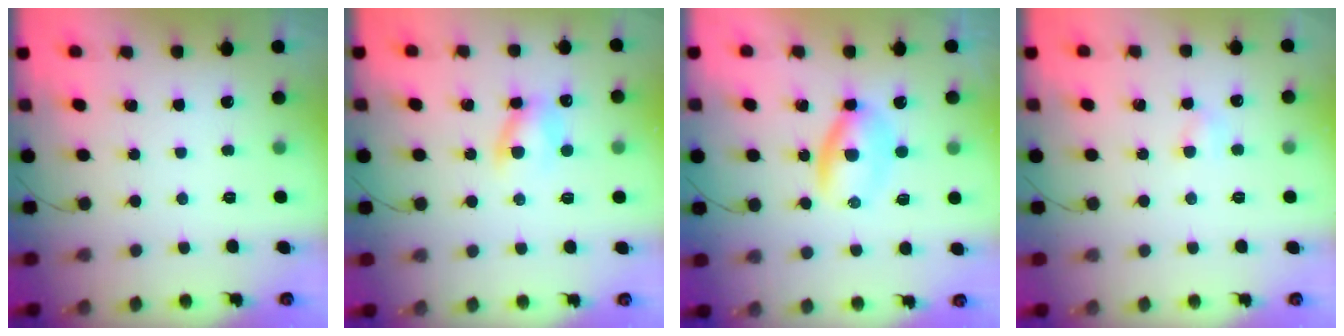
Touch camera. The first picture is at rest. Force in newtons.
{"total": 6.9, "press": 6.8, "slide": 1.4}
{"total": 4.5, "press": 4.4, "slide": 1.0}
{"total": 3.5, "press": 3.4, "slide": 1.1}